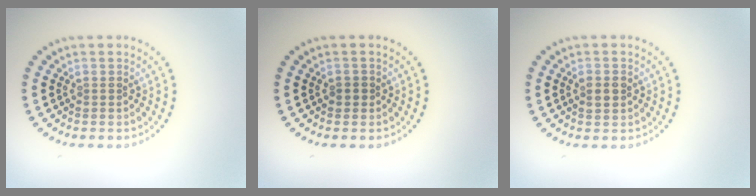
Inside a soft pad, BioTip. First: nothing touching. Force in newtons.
{"total": 0.9, "press": 0.9, "slide": 0.2}
{"total": 1.5, "press": 1.5, "slide": 0.0}